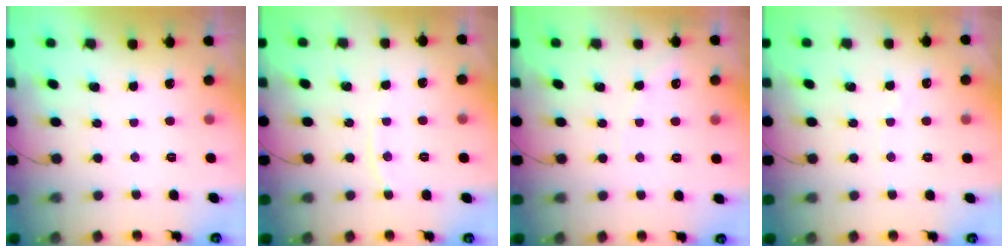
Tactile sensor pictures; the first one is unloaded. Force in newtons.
{"total": 4.5, "press": 4.5, "slide": 0.5}
{"total": 4.1, "press": 4.1, "slide": 0.6}
{"total": 2.9, "press": 2.9, "slide": 0.5}